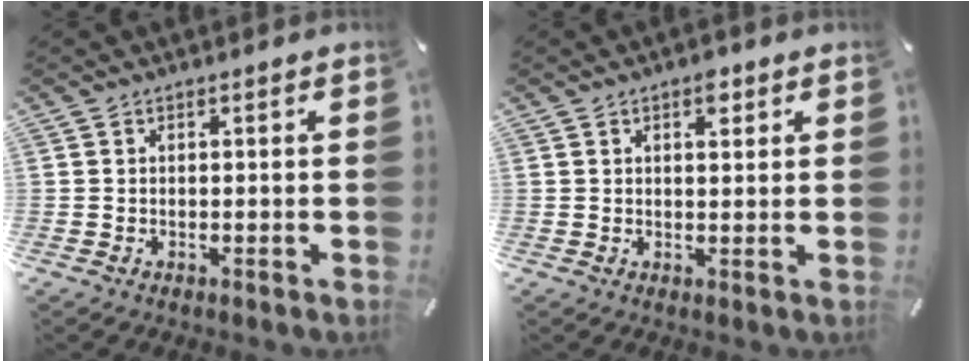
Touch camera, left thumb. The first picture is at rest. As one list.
[{"total": 3.1, "force": [1.5, 1.8, 2.0], "torque": [-0.011, -0.006, 0.018]}]